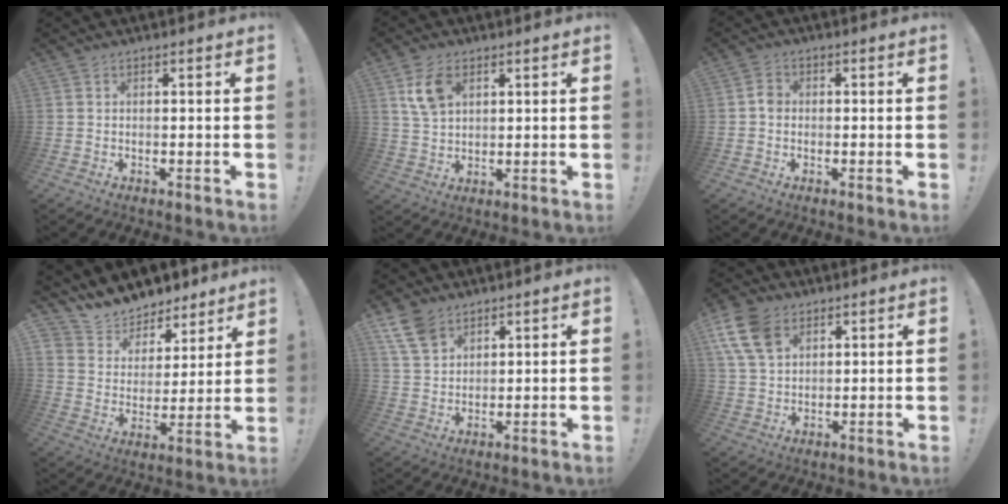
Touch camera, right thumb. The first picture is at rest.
{"total": 8.2, "force": [3.8, 5.0, 5.3], "torque": [-0.099, -0.003, 0.073]}
{"total": 2.5, "force": [-0.6, 2.0, 1.4], "torque": [-0.022, 0.009, -0.012]}
{"total": 9.5, "force": [8.5, 4.2, 0.1], "torque": [-0.018, -0.081, 0.159]}
{"total": 8.7, "force": [5.8, 5.1, 3.9], "torque": [-0.072, -0.024, 0.116]}
{"total": 12.3, "force": [5.8, 8.5, 6.7], "torque": [-0.134, -0.017, 0.115]}